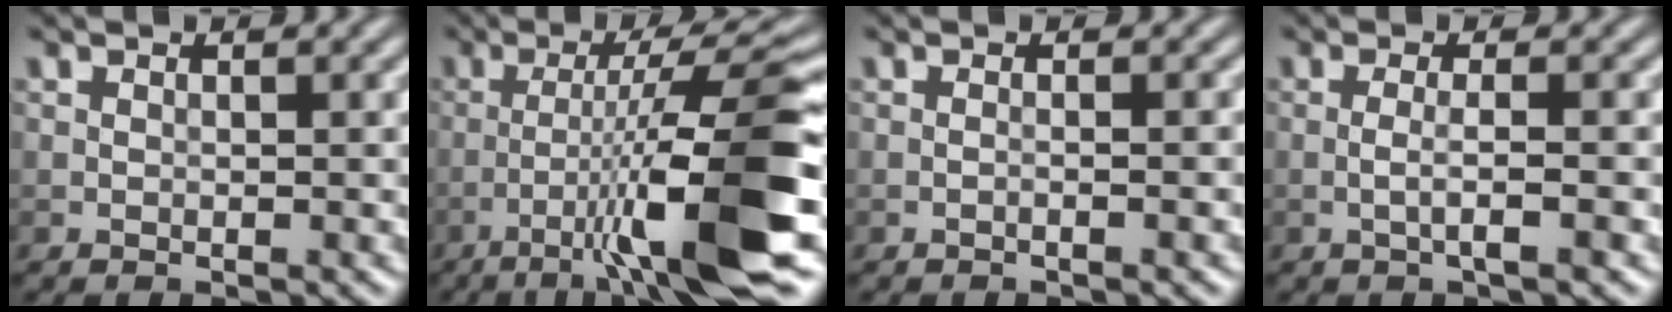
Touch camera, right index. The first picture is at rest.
{"total": 11.3, "force": [-4.1, 0.9, 10.5], "torque": [-0.160, 0.022, -0.061]}
{"total": 1.2, "force": [-0.4, 0.3, 1.1], "torque": [-0.012, 0.002, -0.016]}
{"total": 1.9, "force": [-0.5, 0.3, 1.8], "torque": [-0.033, 0.003, -0.015]}